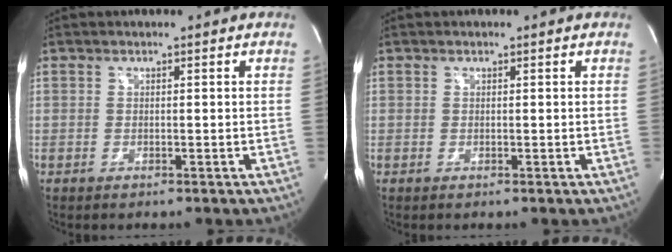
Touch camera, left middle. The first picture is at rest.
{"total": 0.0}